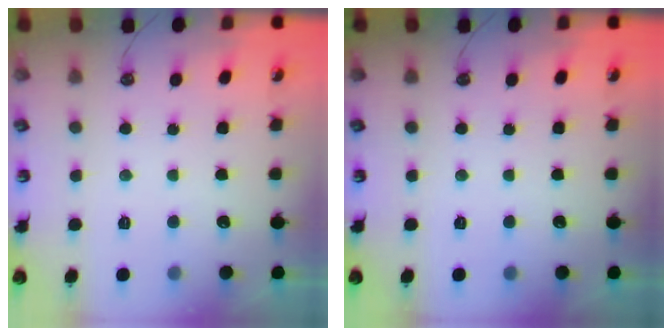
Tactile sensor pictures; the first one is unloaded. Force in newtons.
{"total": 0.0}